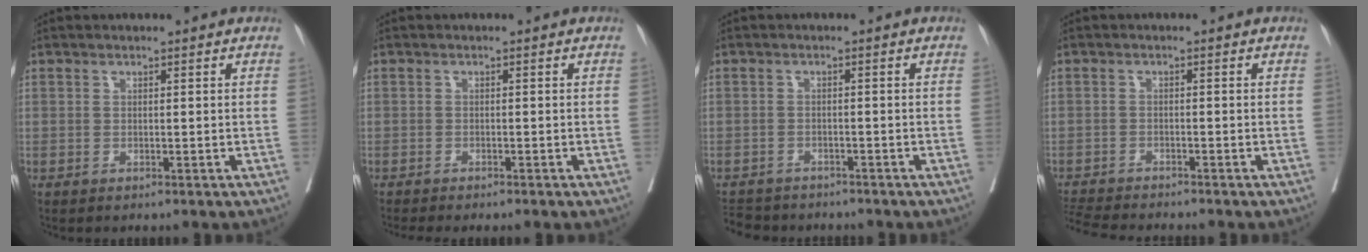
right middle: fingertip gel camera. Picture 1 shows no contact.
{"total": 4.0, "force": [-3.3, 0.5, 2.1], "torque": [-0.022, -0.006, -0.044]}
{"total": 7.3, "force": [-6.6, 2.5, 1.7], "torque": [-0.031, -0.005, -0.096]}
{"total": 6.9, "force": [-6.6, 0.0, 2.1], "torque": [-0.035, -0.017, -0.111]}